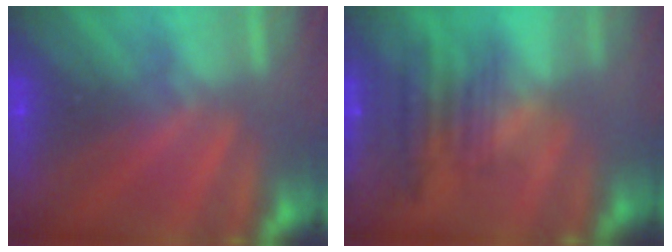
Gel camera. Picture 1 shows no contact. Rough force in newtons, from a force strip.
{"total": 7.4}